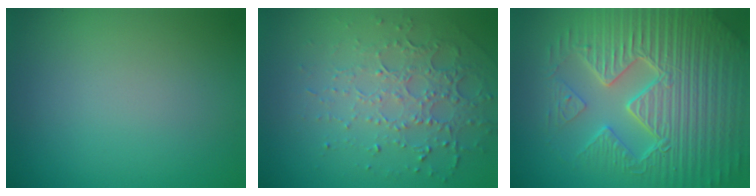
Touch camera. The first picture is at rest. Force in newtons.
{"total": 4.7, "press": 3.3, "slide": 3.3}
{"total": 9.7, "press": 6.9, "slide": 6.8}